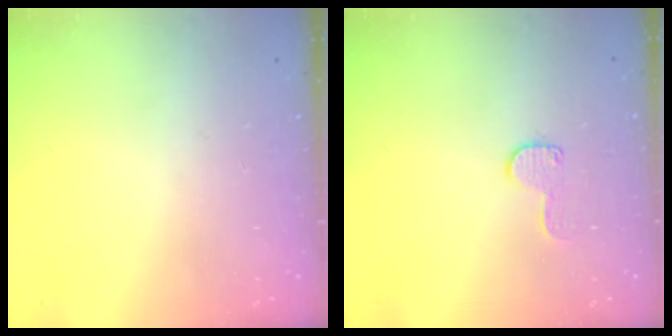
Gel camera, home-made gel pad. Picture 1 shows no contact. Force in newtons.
{"total": 8.4, "press": 8.4, "slide": 0.5}